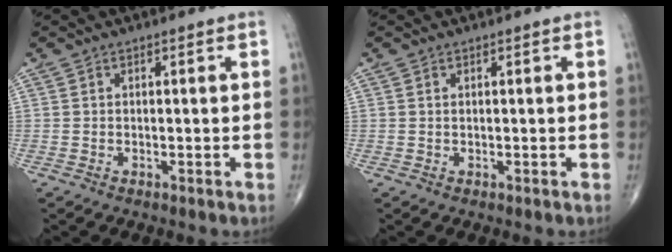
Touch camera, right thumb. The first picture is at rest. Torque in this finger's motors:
{"motor_torque": [0.10, 0.05, -0.09, -0.18, 0.01]}